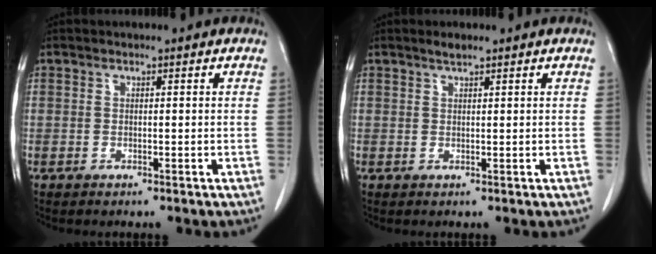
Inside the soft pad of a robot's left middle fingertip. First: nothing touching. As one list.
[{"total": 1.3, "force": [1.1, 0.2, 0.8], "torque": [-0.019, 0.001, 0.023]}]